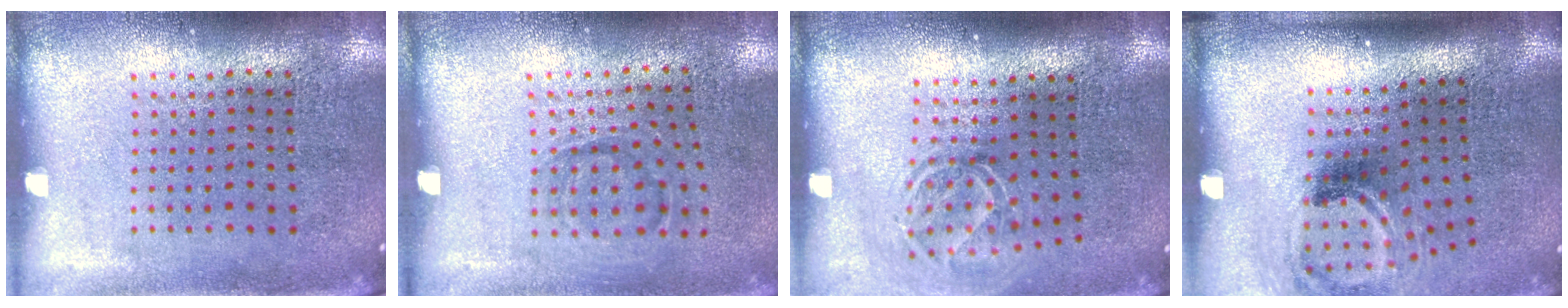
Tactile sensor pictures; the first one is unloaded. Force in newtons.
{"total": 1.0, "press": 0.7, "slide": 0.7}
{"total": 1.7, "press": 1.3, "slide": 1.2}
{"total": 2.0, "press": 1.3, "slide": 1.5}